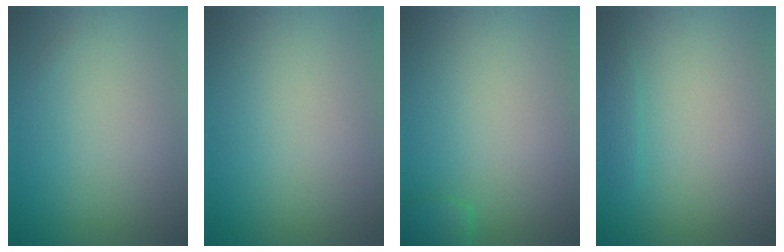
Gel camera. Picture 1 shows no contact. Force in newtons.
{"total": 0.0}
{"total": 1.9, "press": 1.9, "slide": 0.2}
{"total": 1.0, "press": 1.0, "slide": 0.1}